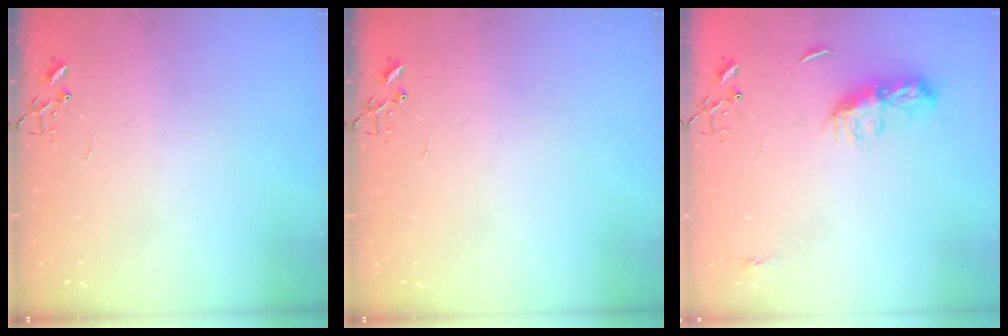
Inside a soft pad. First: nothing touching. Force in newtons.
{"total": 0.0}
{"total": 9.4, "press": 9.4, "slide": 0.3}